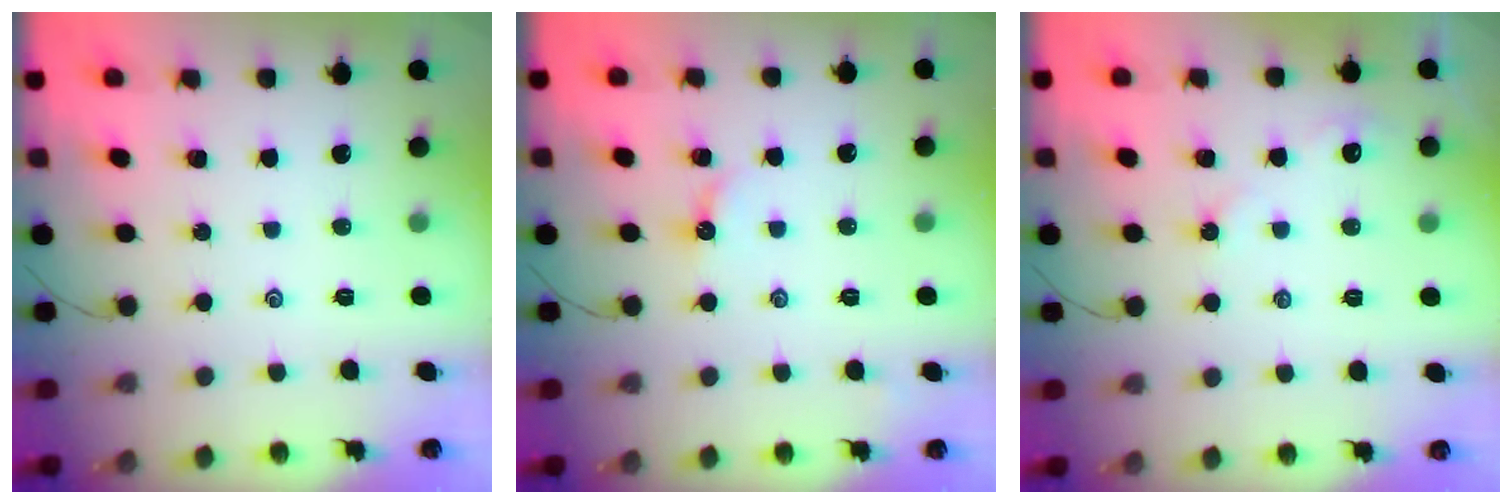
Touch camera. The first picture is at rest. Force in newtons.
{"total": 3.6, "press": 3.6, "slide": 0.3}
{"total": 4.0, "press": 4.0, "slide": 0.4}